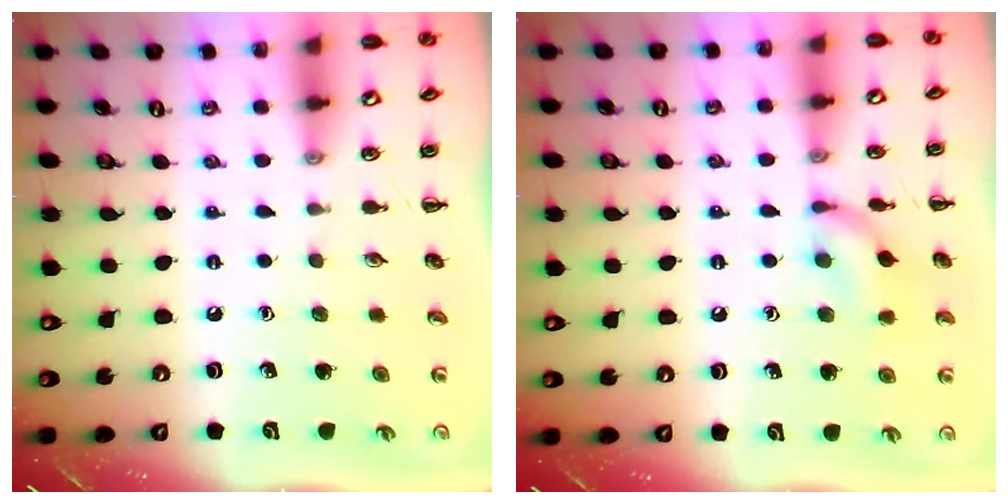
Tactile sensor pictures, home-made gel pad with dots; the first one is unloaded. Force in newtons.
{"total": 10.0, "press": 10.0, "slide": 0.5}